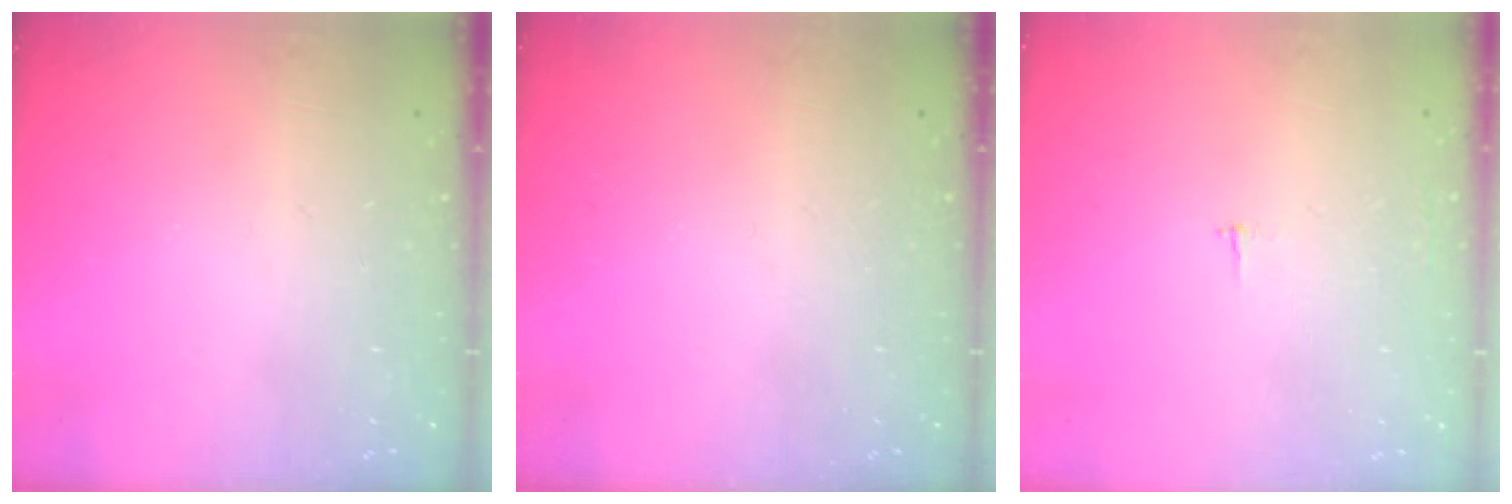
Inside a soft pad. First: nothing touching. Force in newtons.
{"total": 0.0}
{"total": 1.8, "press": 1.8, "slide": 0.1}